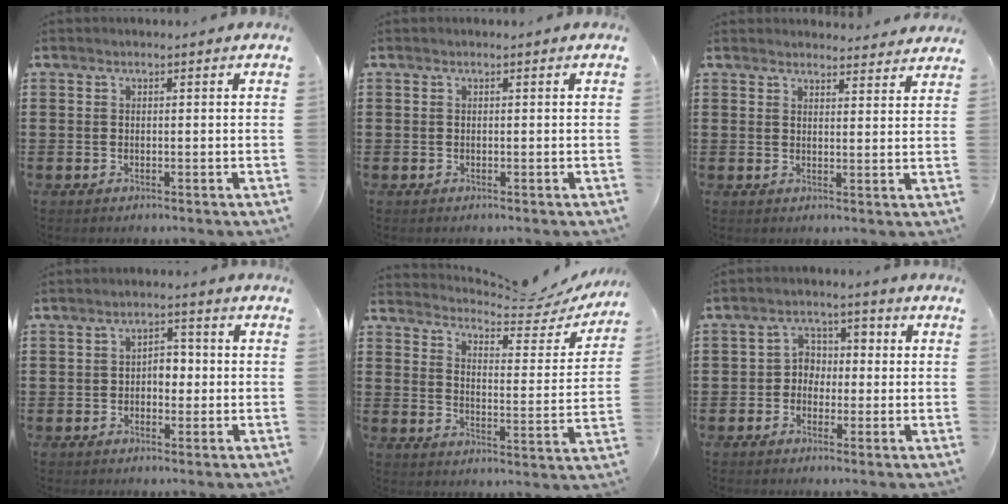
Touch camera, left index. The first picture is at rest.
{"total": 0.0}
{"total": 3.2, "force": [3.2, 0.3, 0.1], "torque": [-0.004, -0.015, 0.060]}
{"total": 3.2, "force": [-0.3, 2.0, 2.5], "torque": [-0.044, 0.005, -0.012]}
{"total": 4.8, "force": [4.6, 0.3, 1.3], "torque": [-0.043, -0.040, 0.072]}
{"total": 3.7, "force": [-1.2, 3.3, 1.2], "torque": [-0.039, 0.015, -0.033]}